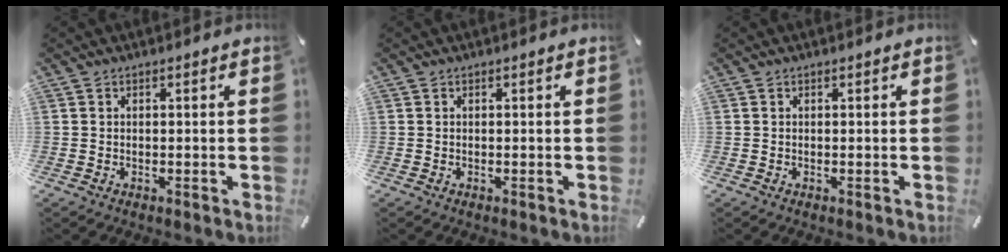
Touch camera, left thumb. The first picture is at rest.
{"total": 0.0}
{"total": 0.0}